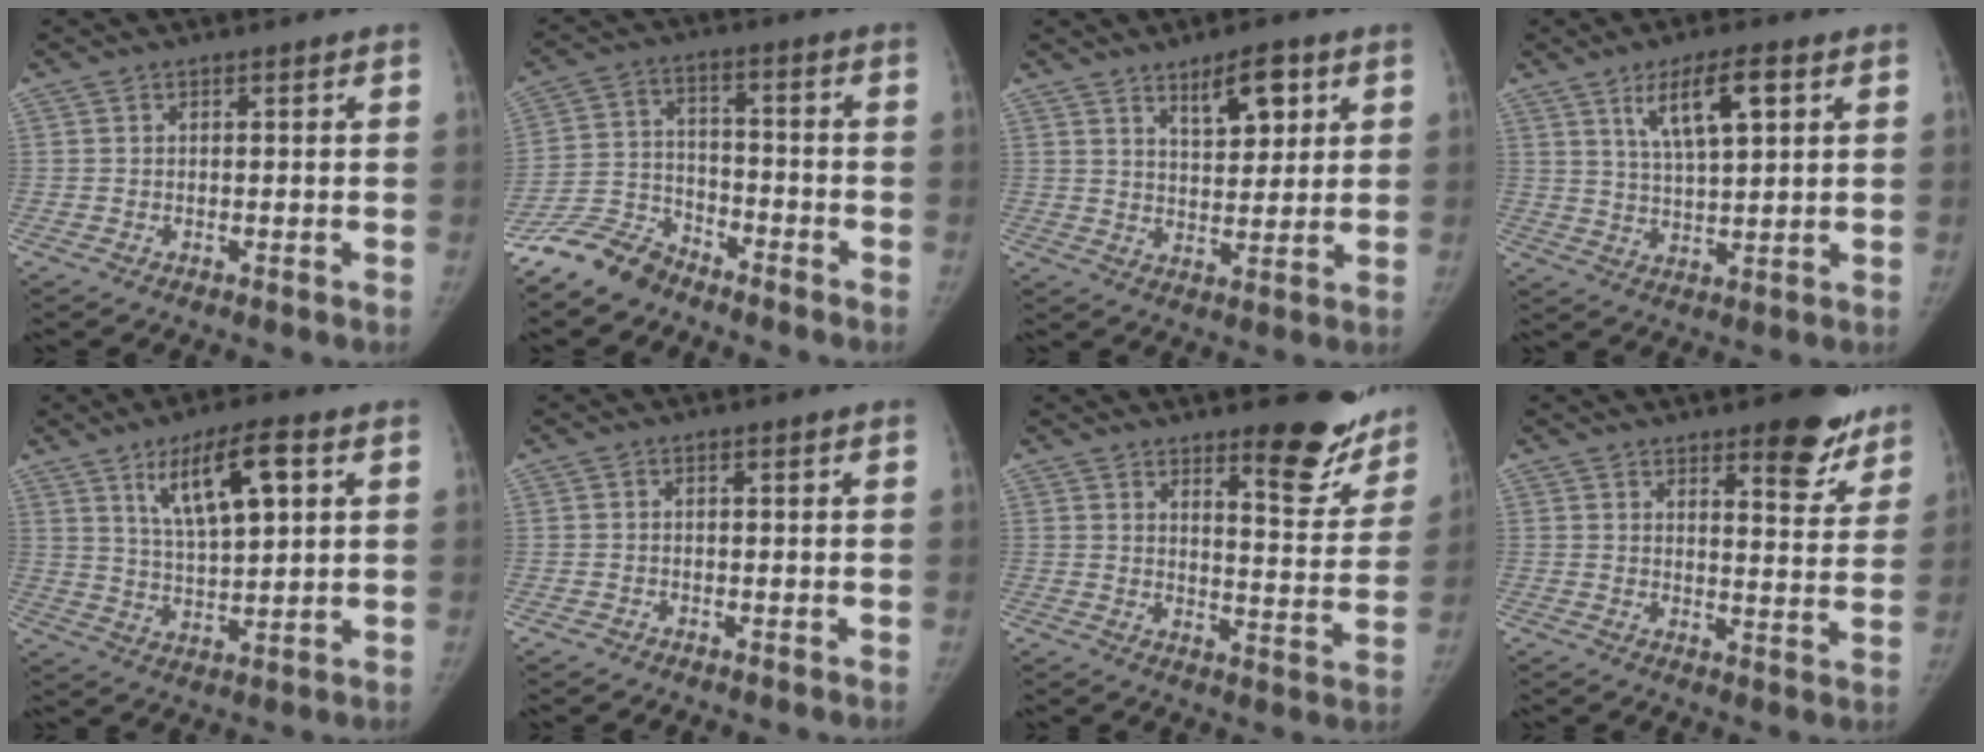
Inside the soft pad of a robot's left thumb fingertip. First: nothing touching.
{"total": 9.1, "force": [-7.7, 4.3, 2.1], "torque": [-0.033, 0.044, -0.157]}
{"total": 7.8, "force": [4.3, 3.3, 5.7], "torque": [-0.069, -0.027, 0.069]}
{"total": 9.4, "force": [4.3, 2.8, 7.9], "torque": [-0.130, -0.015, 0.081]}
{"total": 11.4, "force": [5.1, 3.4, 9.6], "torque": [-0.156, -0.018, 0.093]}
{"total": 0.8, "force": [-0.5, 0.6, 0.0], "torque": [-0.002, 0.003, -0.012]}
{"total": 13.3, "force": [10.1, 4.0, 7.7], "torque": [-0.053, -0.087, 0.128]}
{"total": 10.6, "force": [7.6, 3.6, 6.5], "torque": [-0.041, -0.049, 0.097]}